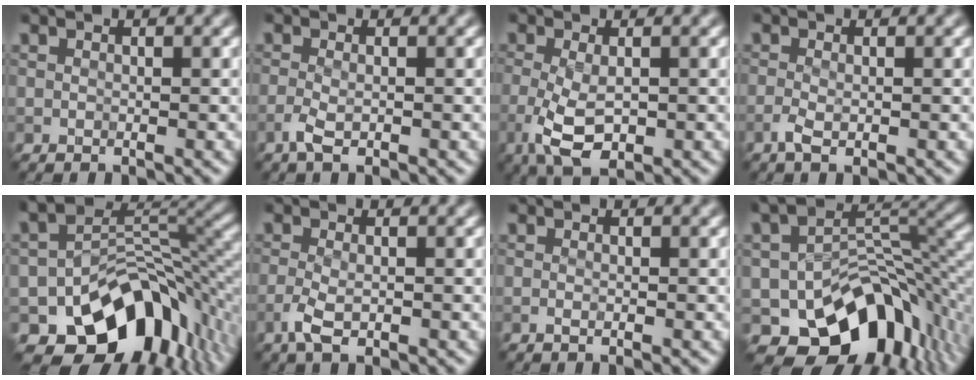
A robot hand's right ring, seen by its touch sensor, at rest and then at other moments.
{"total": 1.8, "force": [-1.2, 0.3, 1.2], "torque": [-0.026, -0.002, -0.025]}
{"total": 4.1, "force": [-1.2, 1.6, 3.6], "torque": [-0.078, -0.010, -0.019]}
{"total": 1.5, "force": [-1.0, 0.3, 1.1], "torque": [-0.024, -0.003, -0.018]}
{"total": 11.9, "force": [-6.7, 7.6, 6.3], "torque": [-0.075, -0.005, -0.113]}
{"total": 2.3, "force": [-1.5, 0.6, 1.7], "torque": [-0.039, -0.006, -0.027]}
{"total": 0.7, "force": [-0.4, 0.0, 0.5], "torque": [-0.004, -0.001, -0.008]}
{"total": 11.8, "force": [-5.6, 7.7, 7.0], "torque": [-0.092, -0.008, -0.090]}